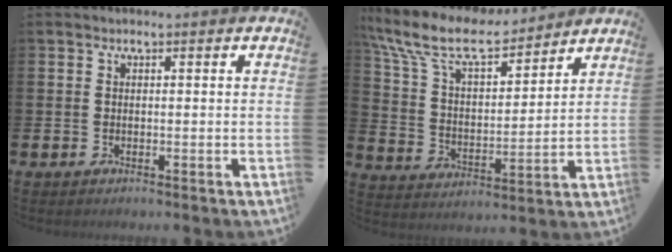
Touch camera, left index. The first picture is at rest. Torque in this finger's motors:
{"motor_torque": [0.75, -1.38, 0.31, 0.21]}